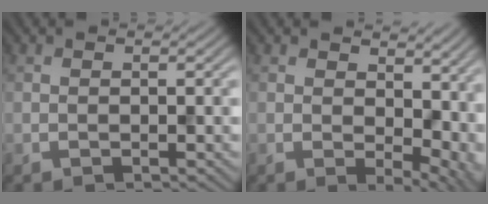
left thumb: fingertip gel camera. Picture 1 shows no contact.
{"total": 8.4, "force": [2.0, 5.2, 6.3], "torque": [-0.092, -0.019, 0.050]}